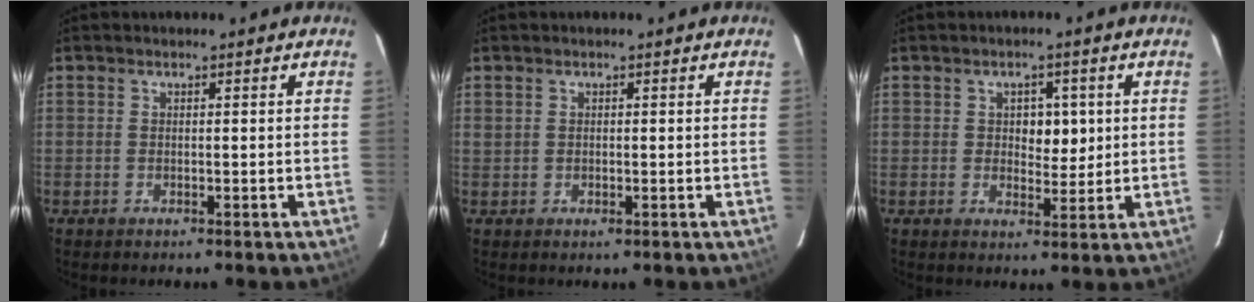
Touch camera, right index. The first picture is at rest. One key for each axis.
{"total": 0.8, "fx": 0.1, "fy": 0.5, "fz": 0.7, "tx": -0.021, "ty": 0.000, "tz": 0.007}
{"total": 4.2, "fx": 0.9, "fy": 2.6, "fz": 3.1, "tx": -0.037, "ty": 0.004, "tz": 0.016}